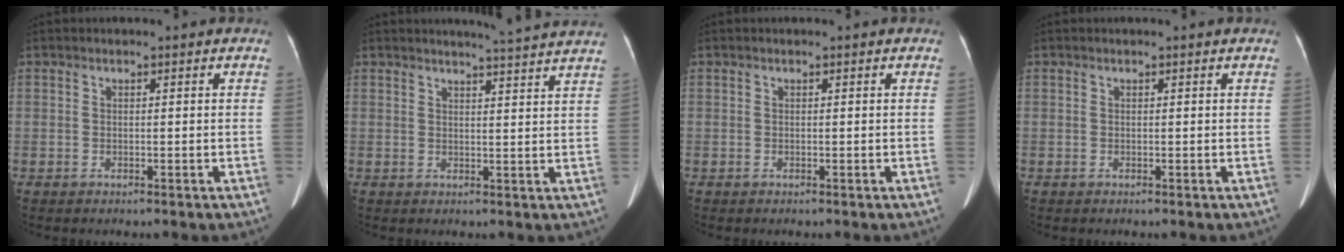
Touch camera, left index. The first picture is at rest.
{"total": 7.6, "force": [7.2, -1.1, 2.3], "torque": [-0.036, -0.005, 0.075]}
{"total": 0.0}
{"total": 0.0}